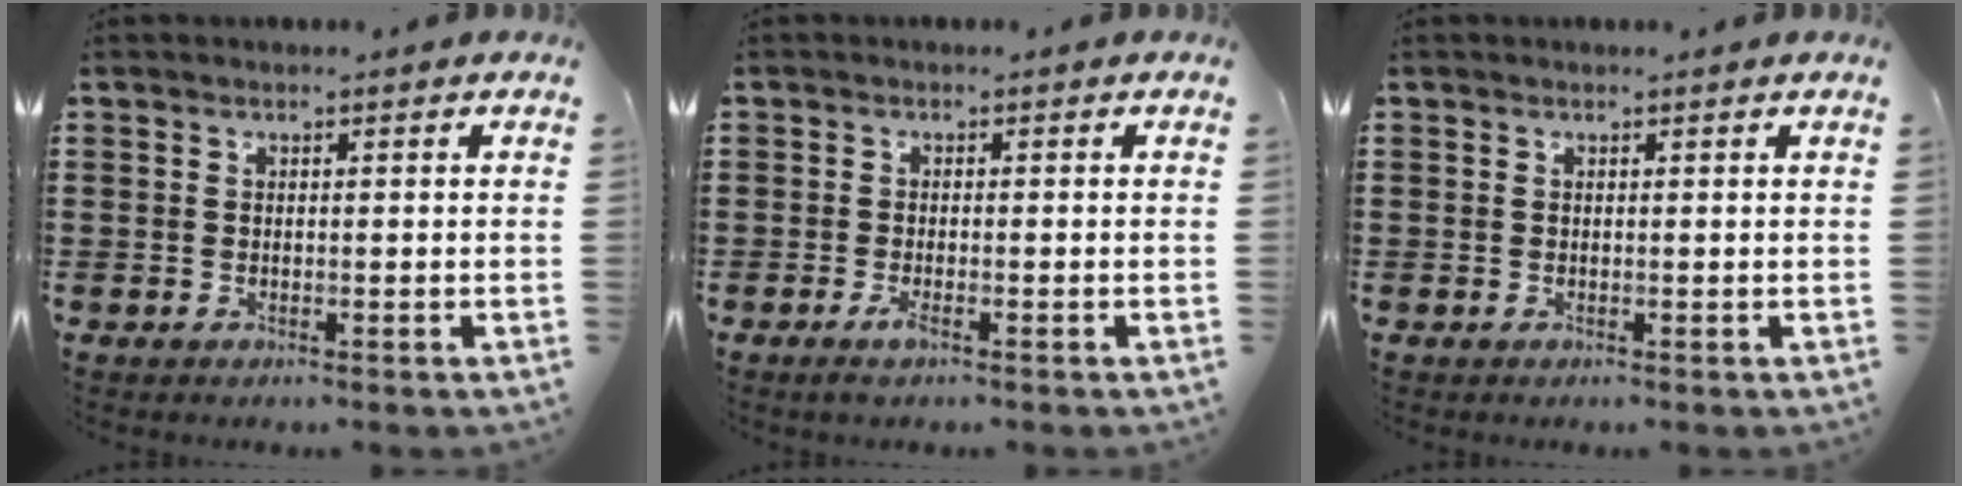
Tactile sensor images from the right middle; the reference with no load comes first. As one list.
[{"total": 2.1, "force": [-1.0, 0.4, 1.9], "torque": [-0.045, -0.007, -0.022]}, {"total": 0.0}]